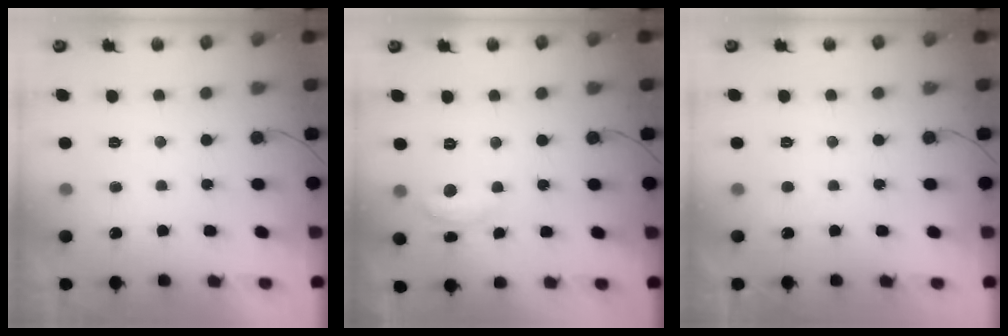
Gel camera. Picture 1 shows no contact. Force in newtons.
{"total": 8.5, "press": 8.5, "slide": 0.6}
{"total": 0.0}